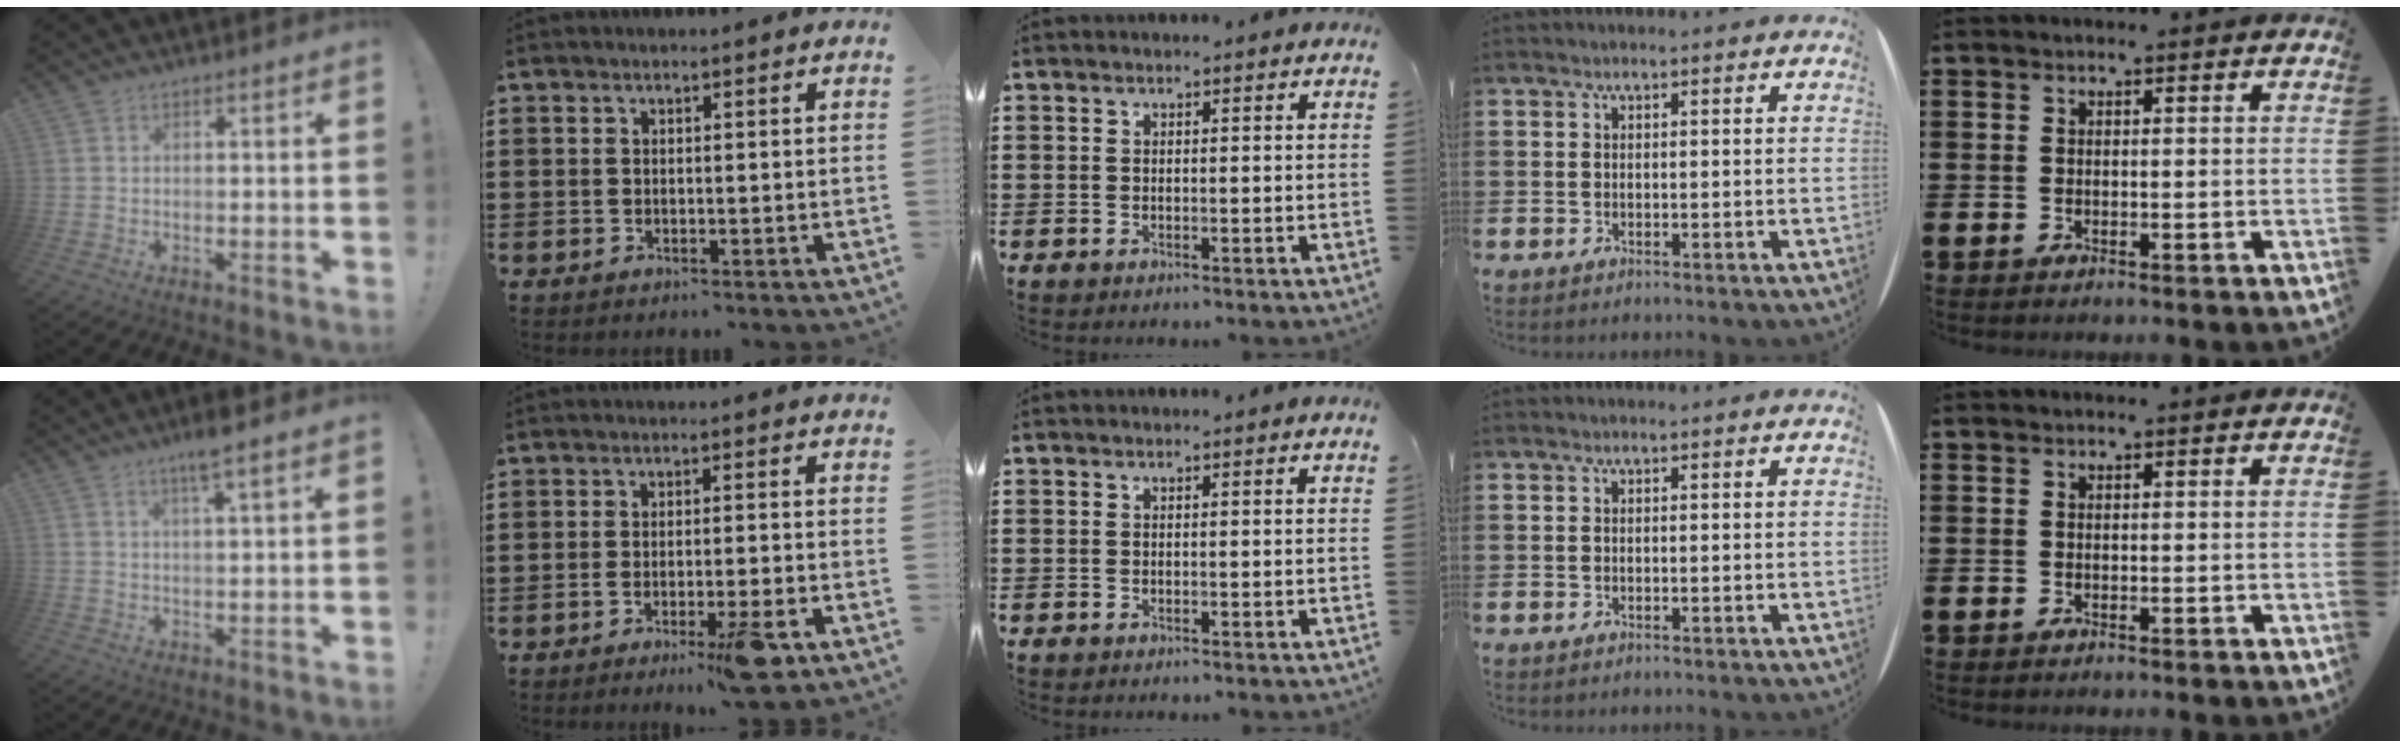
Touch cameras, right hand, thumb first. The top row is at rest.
{"thumb": {"total": 5.5, "force": [3.5, 0.1, 4.3], "torque": [-0.057, -0.018, 0.051]}, "index": {"total": 6.1, "force": [-3.4, -0.1, 5.1], "torque": [-0.083, -0.015, -0.055]}}